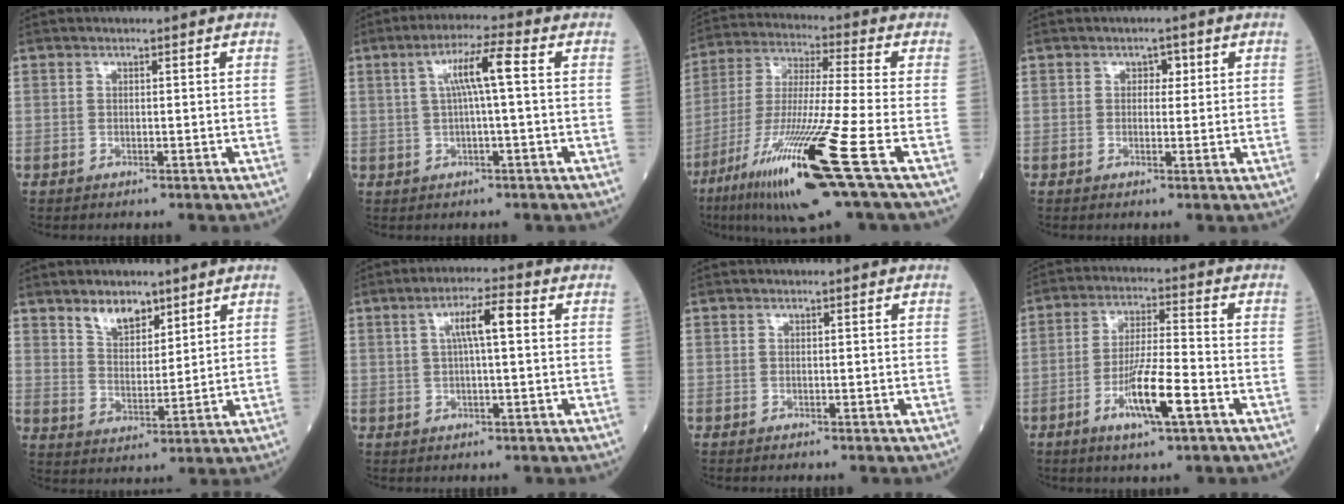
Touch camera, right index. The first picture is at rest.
{"total": 6.9, "force": [1.0, -0.6, 6.8], "torque": [-0.127, 0.015, 0.022]}
{"total": 19.1, "force": [-9.1, -0.7, 16.8], "torque": [-0.338, -0.052, -0.171]}
{"total": 1.7, "force": [0.6, 1.2, 1.1], "torque": [-0.009, 0.004, 0.004]}
{"total": 5.6, "force": [4.1, 2.8, 2.6], "torque": [-0.046, -0.001, 0.081]}
{"total": 4.5, "force": [1.1, 0.7, 4.3], "torque": [-0.076, 0.012, 0.017]}
{"total": 0.0}
{"total": 9.4, "force": [-4.0, 0.9, 8.5], "torque": [-0.161, -0.009, -0.072]}